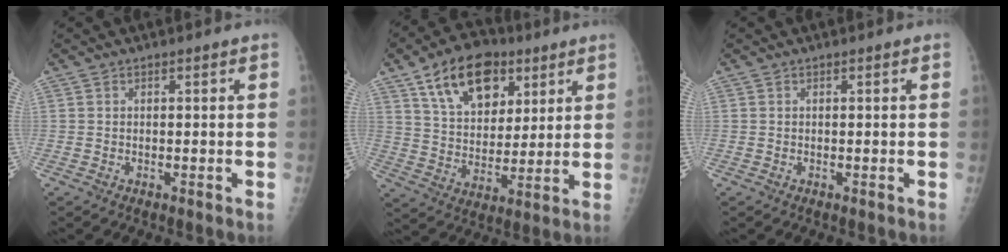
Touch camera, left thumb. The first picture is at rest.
{"total": 16.8, "force": [8.7, 10.4, 9.9], "torque": [-0.127, -0.030, 0.150]}
{"total": 0.0}